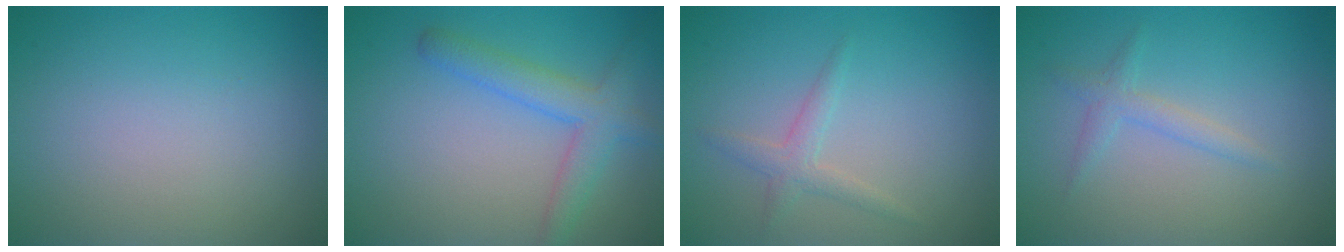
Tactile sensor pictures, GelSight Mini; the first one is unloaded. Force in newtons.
{"total": 3.7, "press": 3.7, "slide": 0.2}
{"total": 1.6, "press": 1.6, "slide": 0.0}
{"total": 1.5, "press": 1.5, "slide": 0.1}